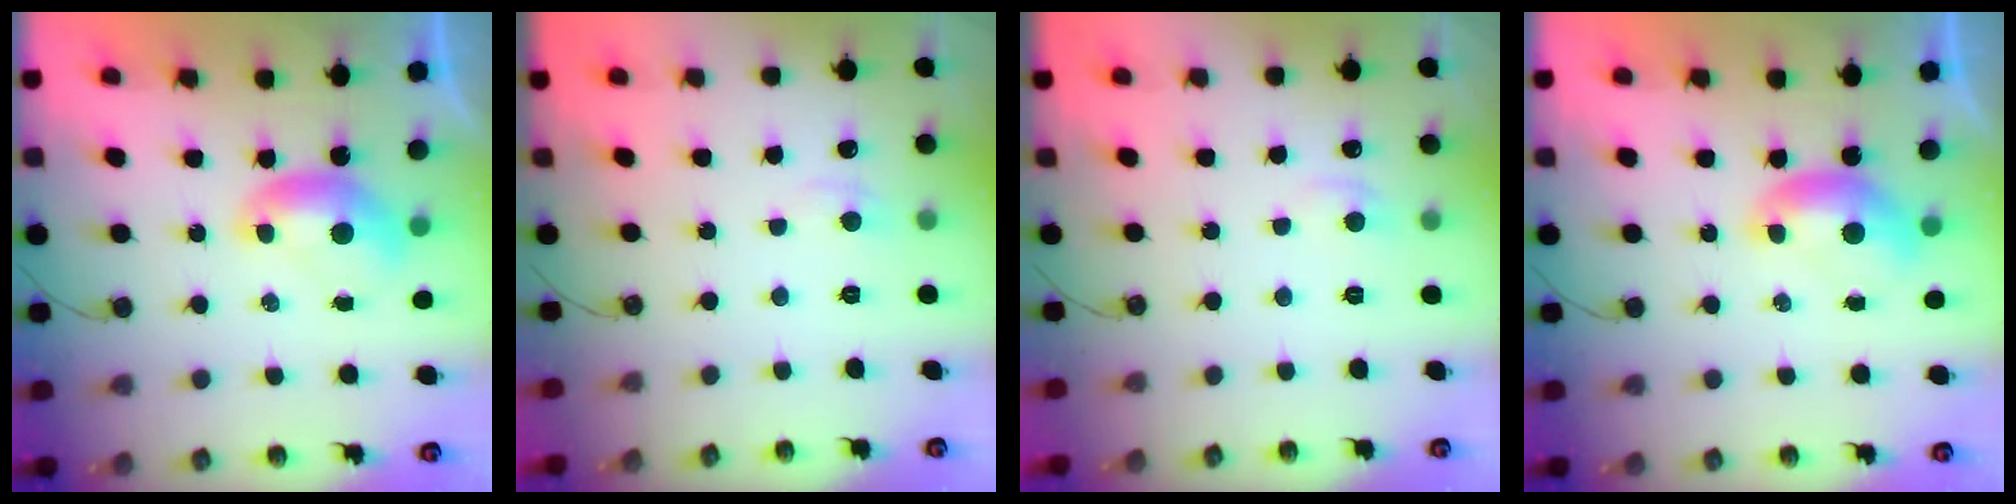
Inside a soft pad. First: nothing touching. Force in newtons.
{"total": 0.7, "press": 0.6, "slide": 0.4}
{"total": 1.4, "press": 1.2, "slide": 0.7}
{"total": 0.0}